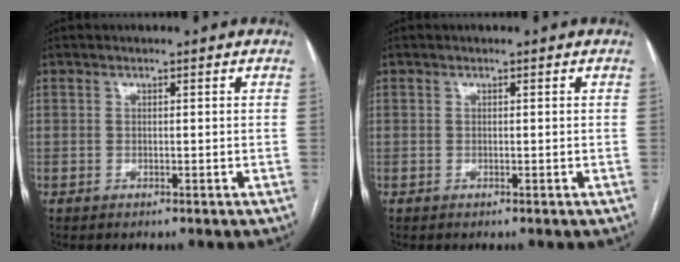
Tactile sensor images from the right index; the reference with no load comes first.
{"total": 0.0}